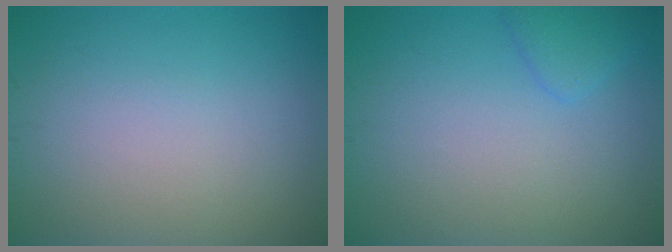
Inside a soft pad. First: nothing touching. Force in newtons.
{"total": 1.5, "press": 1.5, "slide": 0.1}